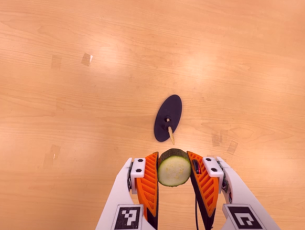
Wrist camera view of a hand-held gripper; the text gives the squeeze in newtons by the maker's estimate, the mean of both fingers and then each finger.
{"total": 9.8, "left": 9.1, "right": 10.5}